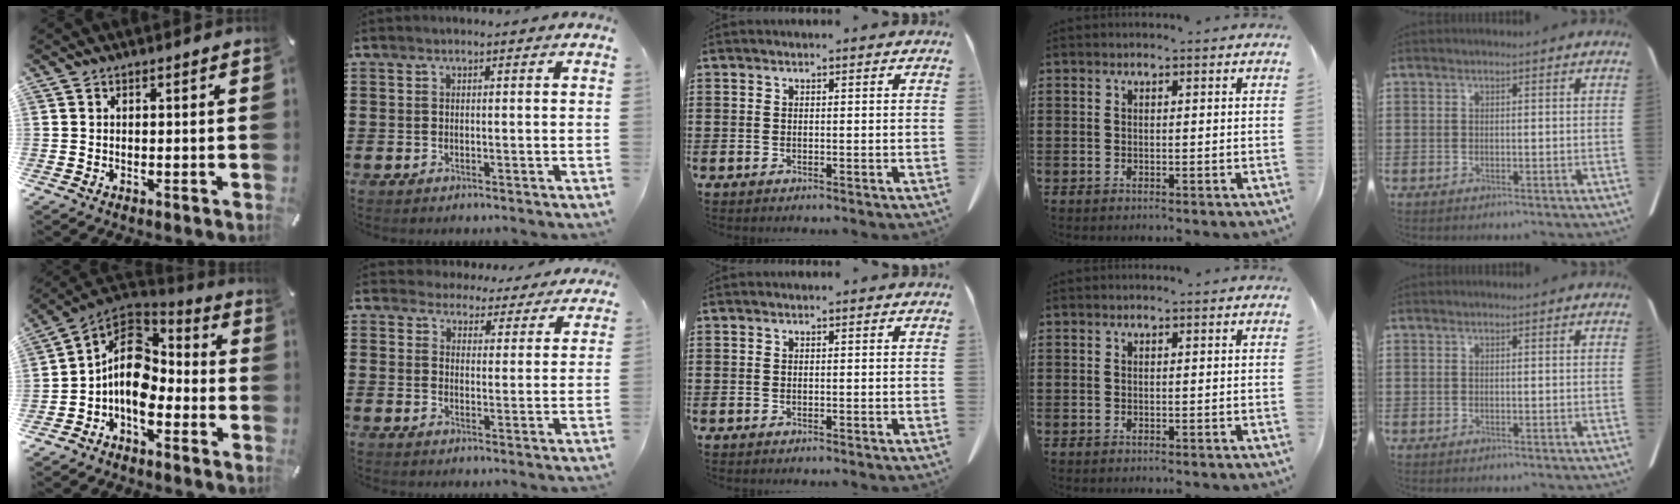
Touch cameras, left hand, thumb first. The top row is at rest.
{"thumb": {"total": 12.7, "force": [-3.4, 8.9, 8.4], "torque": [-0.169, 0.012, -0.064]}, "index": {"total": 4.1, "force": [4.0, 0.8, -0.2], "torque": [-0.012, -0.027, 0.069]}}